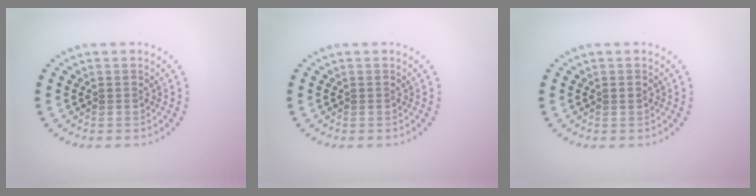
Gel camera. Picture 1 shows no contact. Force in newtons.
{"total": 0.0}
{"total": 0.6, "press": 0.6, "slide": 0.1}